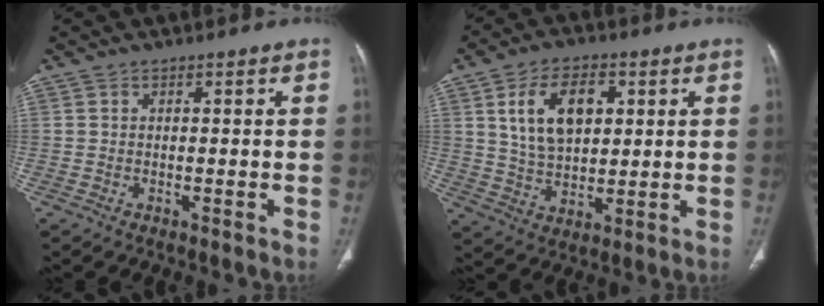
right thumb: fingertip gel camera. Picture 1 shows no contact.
{"total": 12.2, "force": [3.8, 7.5, 8.9], "torque": [-0.133, -0.008, 0.073]}